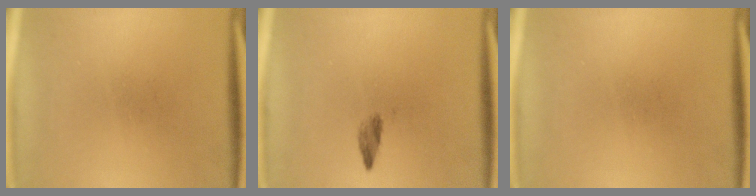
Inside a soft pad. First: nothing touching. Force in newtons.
{"total": 1.4}
{"total": 0.0}